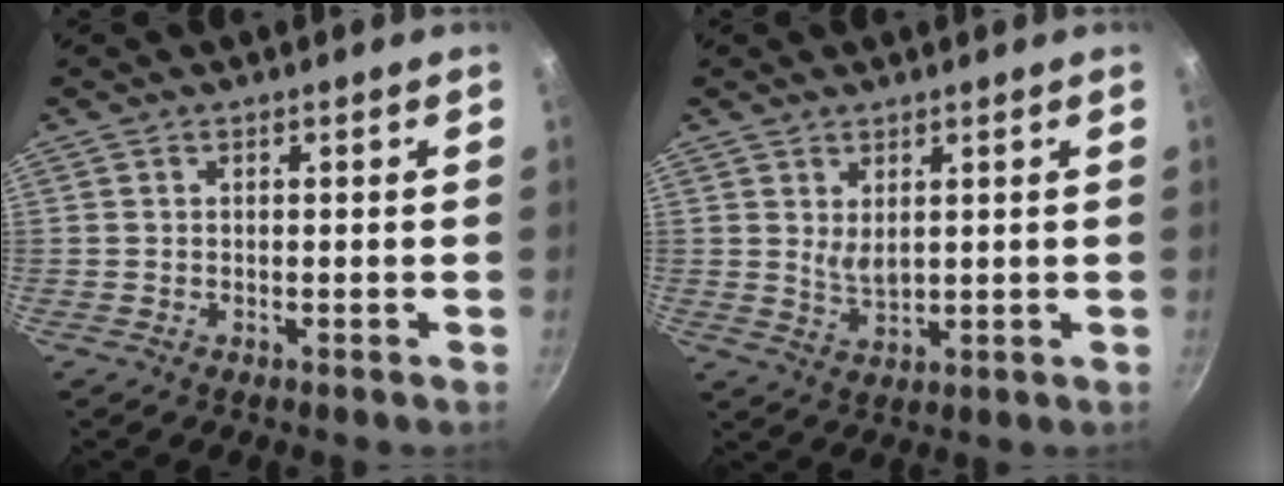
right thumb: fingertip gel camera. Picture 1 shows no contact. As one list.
[{"total": 3.6, "force": [1.5, 1.8, 2.7], "torque": [-0.046, -0.019, 0.033]}]